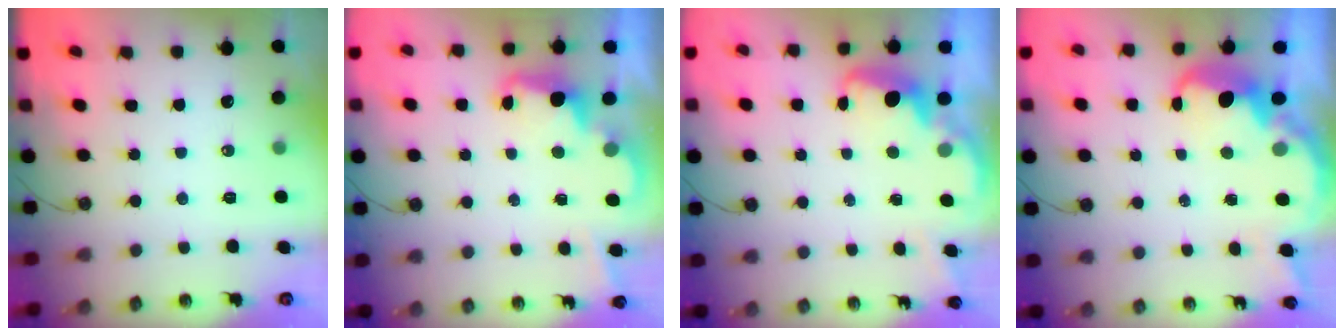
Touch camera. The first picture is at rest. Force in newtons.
{"total": 2.6, "press": 2.5, "slide": 0.6}
{"total": 2.7, "press": 2.6, "slide": 0.6}
{"total": 5.5, "press": 5.5, "slide": 0.5}